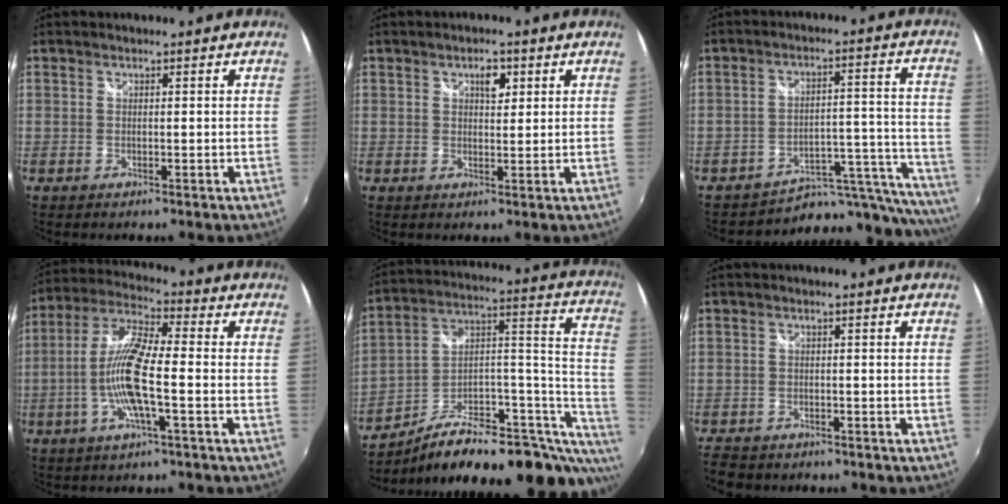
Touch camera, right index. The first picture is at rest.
{"total": 2.8, "force": [1.4, 1.2, 2.1], "torque": [-0.030, 0.007, 0.021]}
{"total": 18.1, "force": [-16.6, 5.2, 5.1], "torque": [-0.048, 0.035, -0.223]}
{"total": 11.6, "force": [-2.8, 1.7, 11.1], "torque": [-0.228, 0.003, -0.053]}
{"total": 25.6, "force": [-11.4, 11.5, 19.9], "torque": [-0.262, 0.025, -0.168]}
{"total": 5.5, "force": [-4.7, 2.4, 1.5], "torque": [-0.050, -0.011, -0.078]}